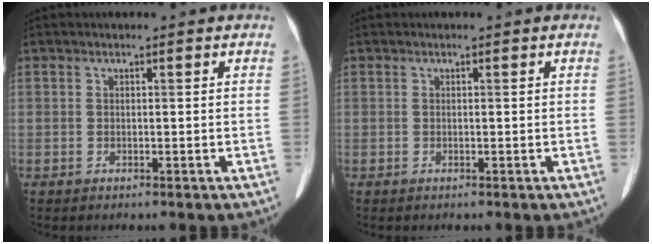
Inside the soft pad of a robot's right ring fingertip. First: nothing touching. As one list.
[{"total": 0.0}]